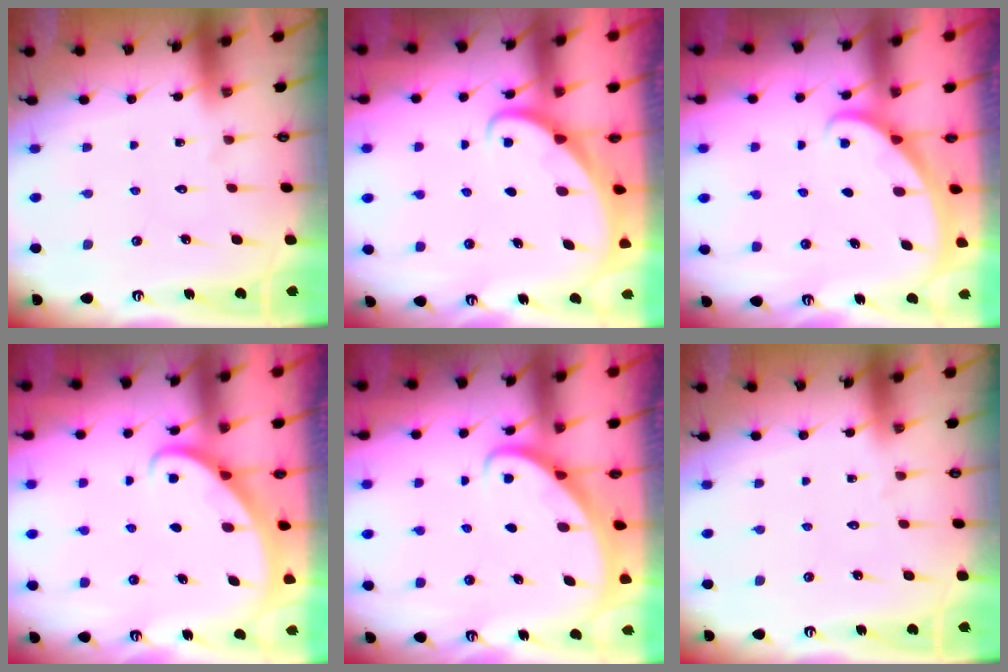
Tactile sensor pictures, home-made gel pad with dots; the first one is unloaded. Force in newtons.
{"total": 2.1, "press": 2.1, "slide": 0.2}
{"total": 1.3, "press": 1.3, "slide": 0.0}
{"total": 2.8, "press": 2.8, "slide": 0.2}
{"total": 2.5, "press": 2.5, "slide": 0.2}
{"total": 0.0}